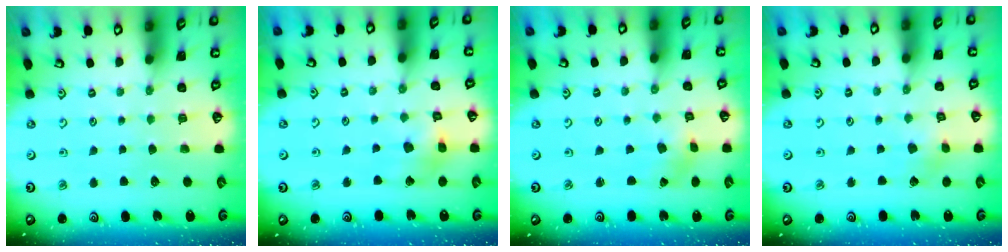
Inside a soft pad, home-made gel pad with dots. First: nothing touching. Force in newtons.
{"total": 8.8, "press": 8.7, "slide": 1.1}
{"total": 2.2, "press": 2.1, "slide": 0.6}
{"total": 2.1, "press": 2.1, "slide": 0.2}